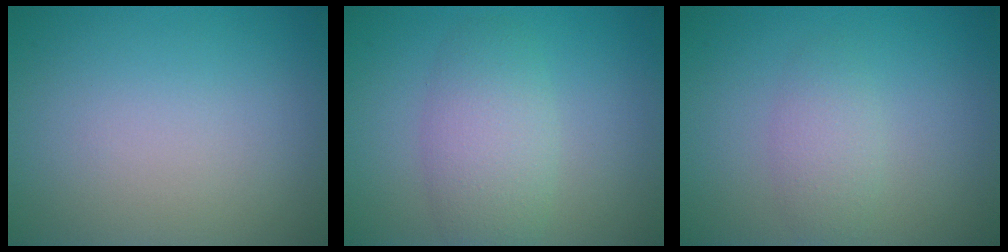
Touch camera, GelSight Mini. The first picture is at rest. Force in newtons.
{"total": 2.7, "press": 2.7, "slide": 0.3}
{"total": 2.0, "press": 2.0, "slide": 0.0}